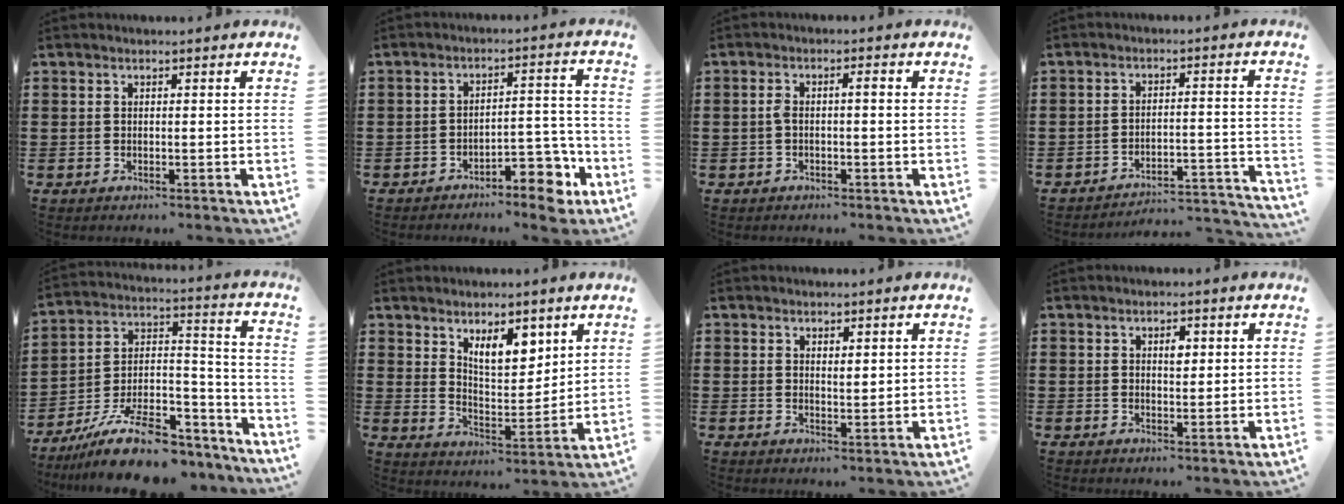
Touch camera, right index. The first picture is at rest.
{"total": 6.2, "force": [-4.7, 2.1, 3.5], "torque": [-0.053, 0.015, -0.086]}
{"total": 2.1, "force": [-0.2, 0.5, 2.0], "torque": [-0.045, 0.003, -0.009]}
{"total": 3.6, "force": [-3.4, 0.4, 1.0], "torque": [-0.023, -0.007, -0.075]}
{"total": 13.6, "force": [-10.9, 4.5, 6.8], "torque": [-0.113, 0.047, -0.194]}
{"total": 7.6, "force": [5.1, 3.4, 4.6], "torque": [-0.082, -0.015, 0.088]}
{"total": 1.5, "force": [1.2, 0.6, 0.6], "torque": [-0.012, 0.005, 0.021]}
{"total": 2.1, "force": [0.7, 1.1, 1.7], "torque": [-0.019, 0.001, 0.008]}